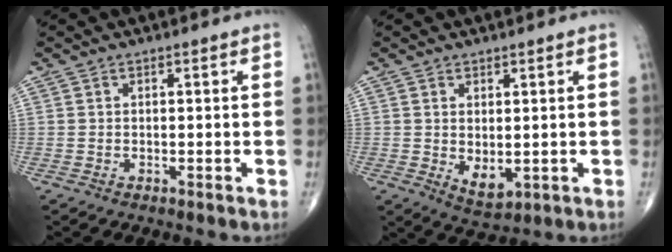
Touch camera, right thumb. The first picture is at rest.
{"total": 4.7, "force": [-0.2, 2.5, 3.9], "torque": [-0.054, -0.010, 0.011]}